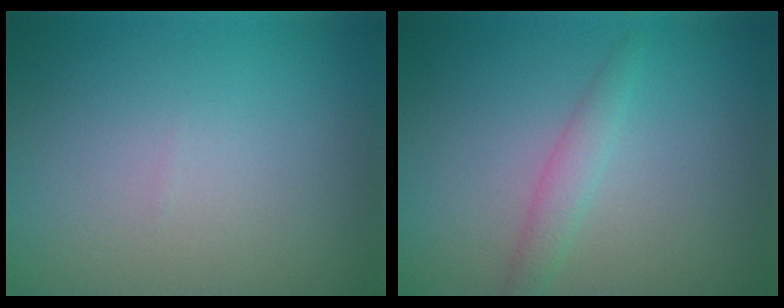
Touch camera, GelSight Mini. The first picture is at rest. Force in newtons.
{"total": 1.7, "press": 1.7, "slide": 0.1}